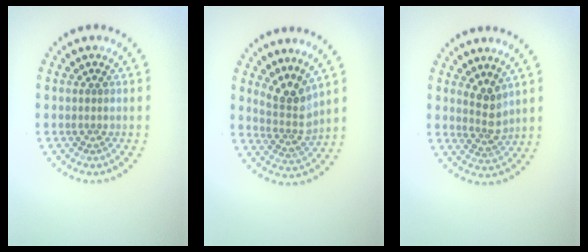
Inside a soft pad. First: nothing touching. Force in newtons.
{"total": 3.2, "press": 2.3, "slide": 2.3}
{"total": 2.5, "press": 2.2, "slide": 1.3}